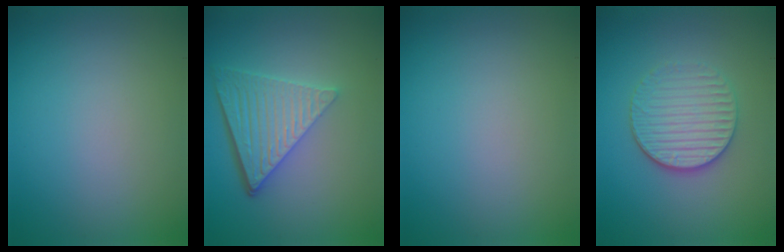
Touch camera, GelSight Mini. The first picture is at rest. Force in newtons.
{"total": 6.2, "press": 4.2, "slide": 4.5}
{"total": 0.0}
{"total": 3.8, "press": 3.4, "slide": 1.9}